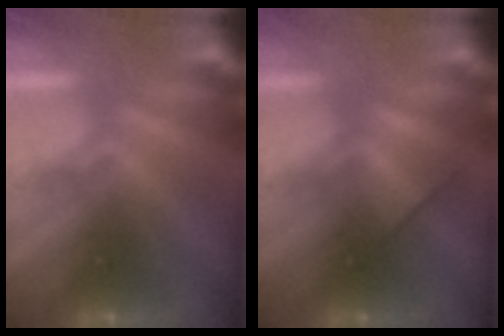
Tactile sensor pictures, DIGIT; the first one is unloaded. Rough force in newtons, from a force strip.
{"total": 2.5}